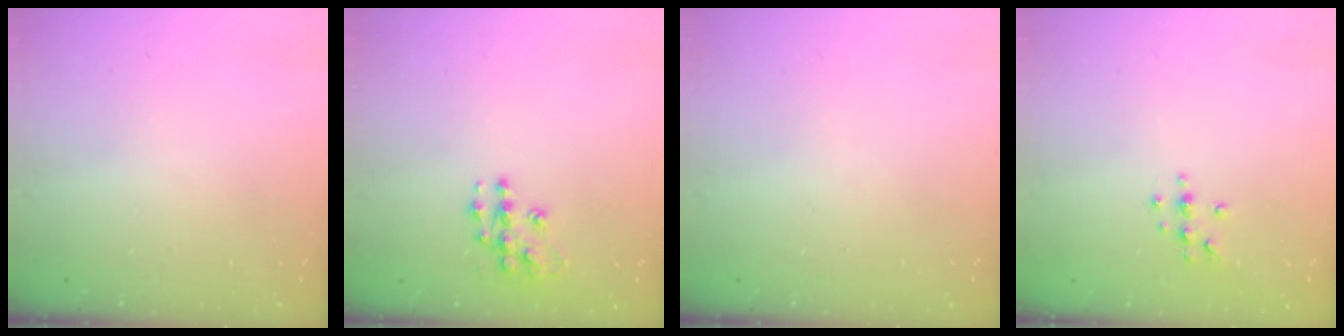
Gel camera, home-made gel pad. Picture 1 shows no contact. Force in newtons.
{"total": 10.2, "press": 10.2, "slide": 0.5}
{"total": 0.0}
{"total": 6.3, "press": 6.2, "slide": 0.7}